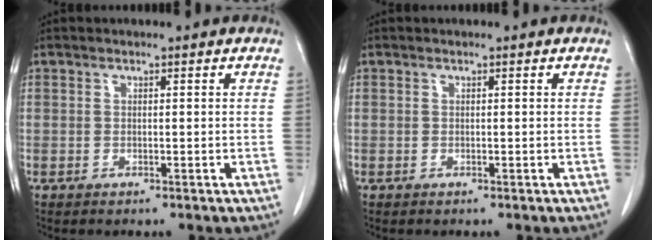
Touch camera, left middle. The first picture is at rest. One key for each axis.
{"total": 0.0}